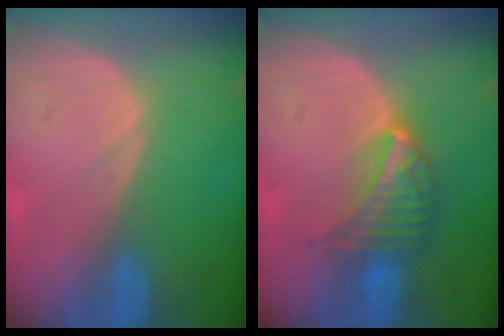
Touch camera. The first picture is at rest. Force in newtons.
{"total": 7.1, "press": 6.4, "slide": 3.1}